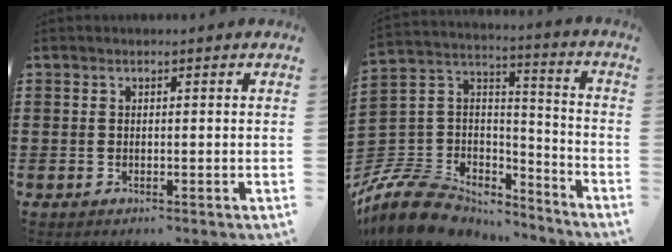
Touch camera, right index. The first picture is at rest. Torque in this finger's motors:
{"motor_torque": [-0.37, 0.47, -0.84, -0.21]}